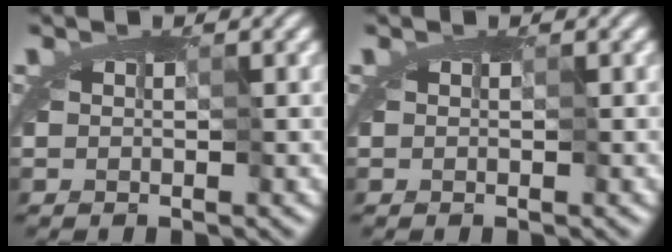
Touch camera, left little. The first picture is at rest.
{"total": 0.0}